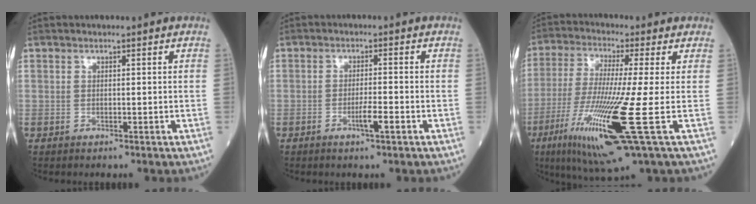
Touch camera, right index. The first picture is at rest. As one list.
[{"total": 2.9, "force": [-1.3, 0.0, 2.6], "torque": [-0.046, -0.001, -0.022]}, {"total": 16.1, "force": [-5.3, -0.5, 15.2], "torque": [-0.318, -0.043, -0.101]}]